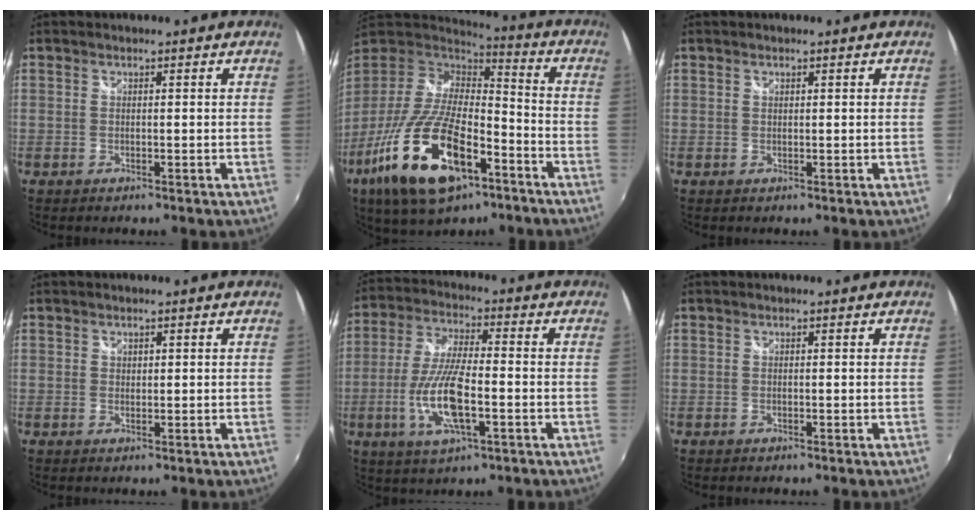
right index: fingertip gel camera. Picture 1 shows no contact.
{"total": 25.2, "force": [-13.0, 10.4, 18.9], "torque": [-0.383, -0.045, -0.228]}
{"total": 0.0}
{"total": 0.8, "force": [0.5, 0.6, 0.2], "torque": [0.000, 0.002, 0.007]}
{"total": 12.5, "force": [-3.6, 3.7, 11.4], "torque": [-0.237, -0.010, -0.069]}
{"total": 0.0}